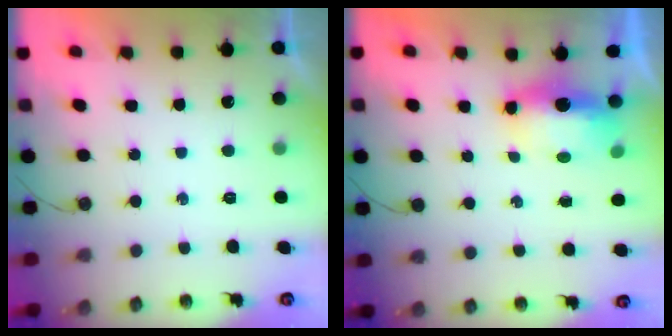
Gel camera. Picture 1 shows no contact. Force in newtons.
{"total": 14.9, "press": 8.9, "slide": 11.9}